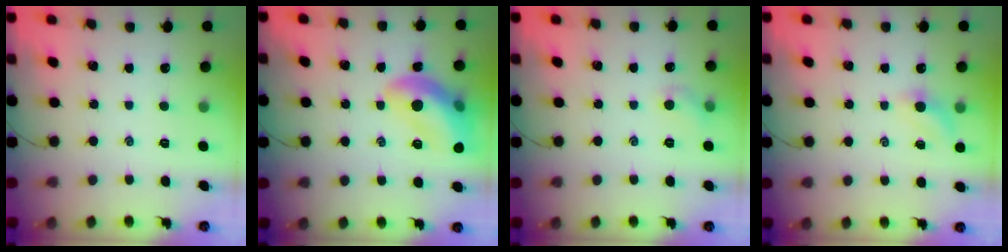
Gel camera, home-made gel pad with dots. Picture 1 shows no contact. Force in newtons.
{"total": 15.8, "press": 15.6, "slide": 2.2}
{"total": 5.4, "press": 5.2, "slide": 1.5}
{"total": 5.1, "press": 4.9, "slide": 1.3}